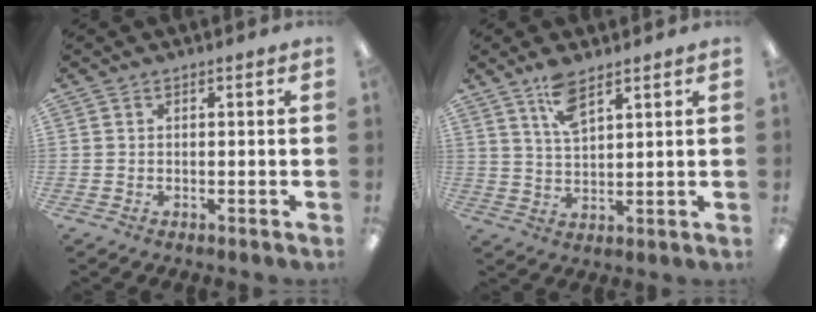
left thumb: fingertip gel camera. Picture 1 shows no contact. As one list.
[{"total": 7.3, "force": [5.0, 2.5, 4.6], "torque": [-0.087, -0.019, 0.088]}]